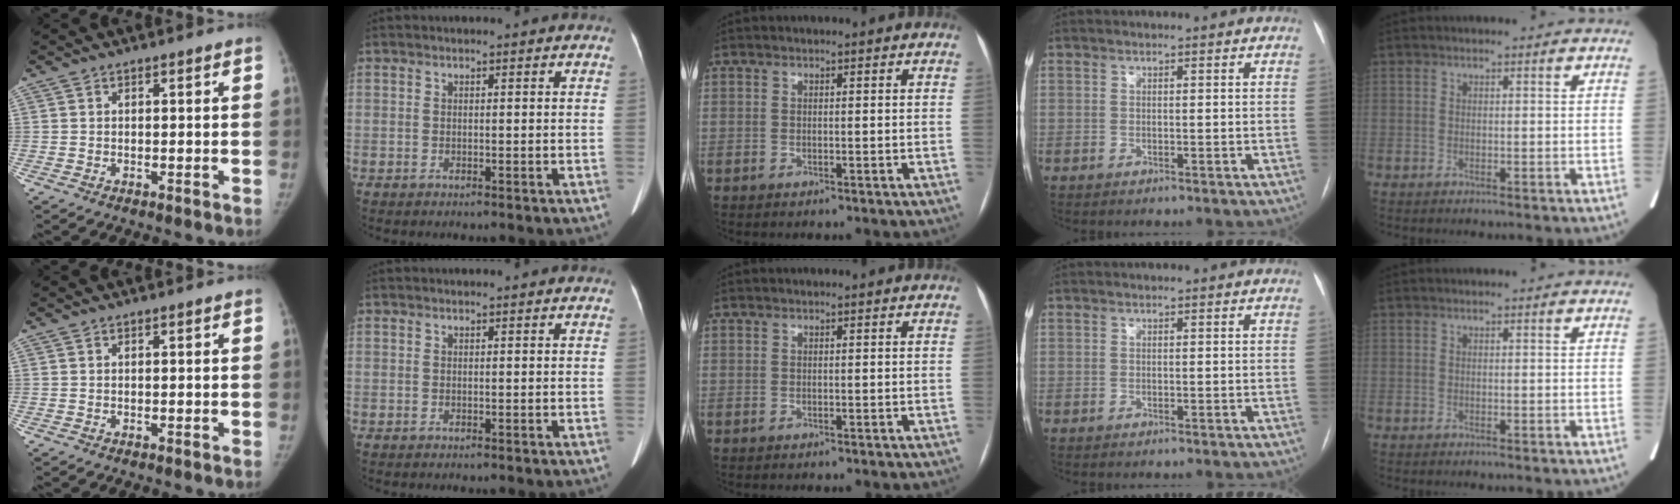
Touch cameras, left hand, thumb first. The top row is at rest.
{}